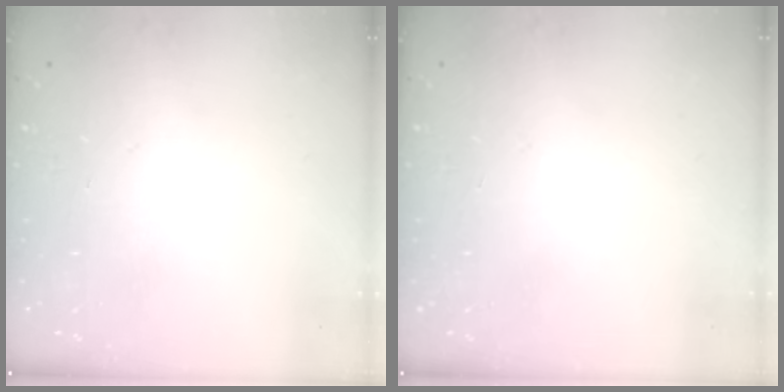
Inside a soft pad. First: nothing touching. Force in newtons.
{"total": 0.0}